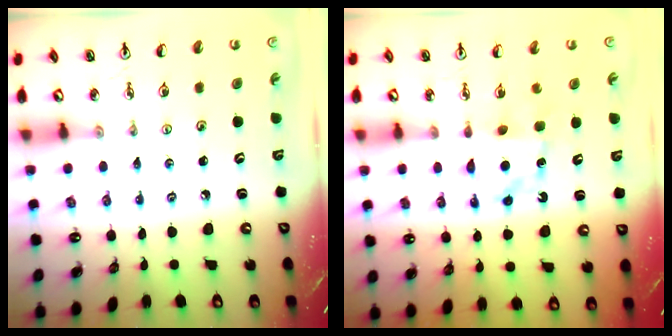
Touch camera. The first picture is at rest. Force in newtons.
{"total": 6.5, "press": 6.5, "slide": 0.3}